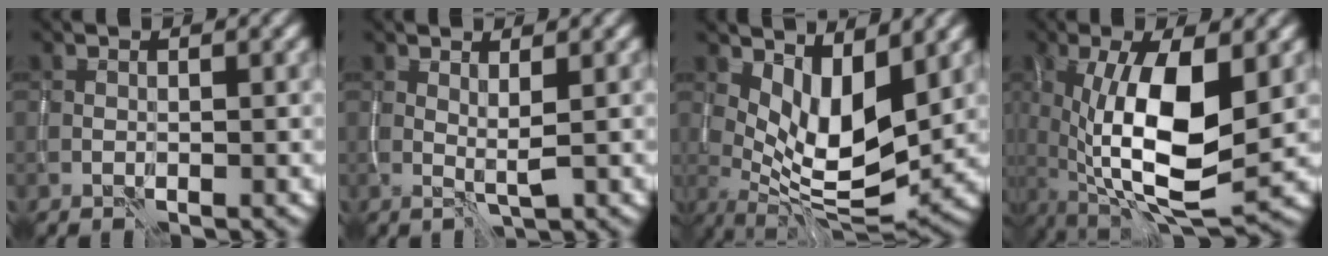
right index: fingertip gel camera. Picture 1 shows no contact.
{"total": 1.4, "force": [0.8, 0.0, 1.1], "torque": [-0.025, -0.005, 0.014]}
{"total": 7.3, "force": [2.3, 2.9, 6.3], "torque": [-0.111, -0.017, 0.046]}
{"total": 10.8, "force": [0.7, 3.9, 10.1], "torque": [-0.177, -0.011, 0.013]}